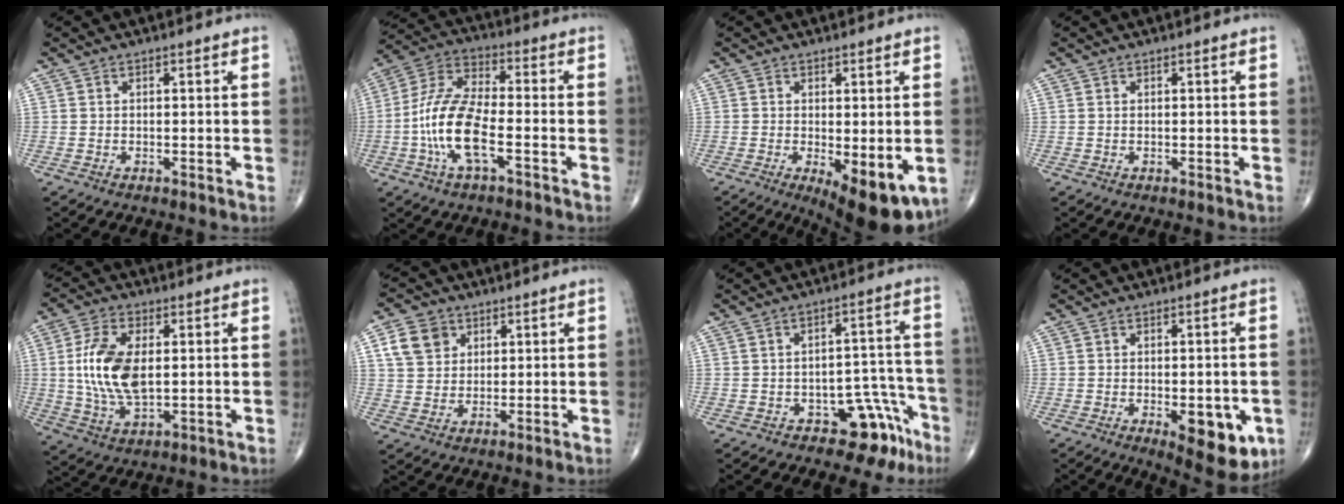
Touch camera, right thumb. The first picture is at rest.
{"total": 13.6, "force": [-3.8, 5.2, 12.0], "torque": [-0.252, 0.031, -0.078]}
{"total": 10.3, "force": [-3.0, 3.8, 9.1], "torque": [-0.118, -0.023, -0.033]}
{"total": 0.0}
{"total": 12.8, "force": [1.2, 6.6, 10.9], "torque": [-0.218, -0.005, 0.027]}
{"total": 7.3, "force": [2.9, 6.0, 3.0], "torque": [-0.032, -0.003, 0.054]}
{"total": 9.0, "force": [-5.5, 5.2, 4.8], "torque": [-0.011, 0.063, -0.070]}
{"total": 10.8, "force": [-3.5, 4.7, 9.1], "torque": [-0.093, -0.005, -0.035]}